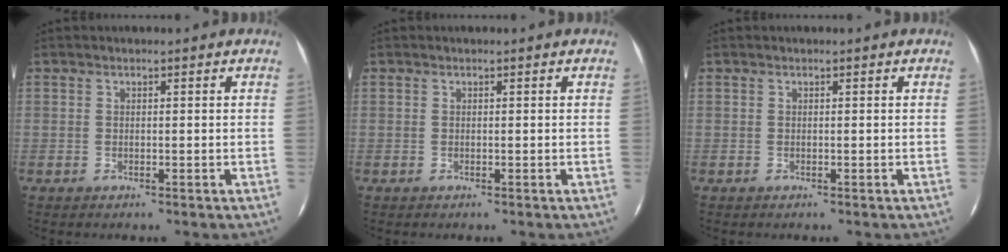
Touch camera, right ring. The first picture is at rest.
{"total": 0.0}
{"total": 0.0}